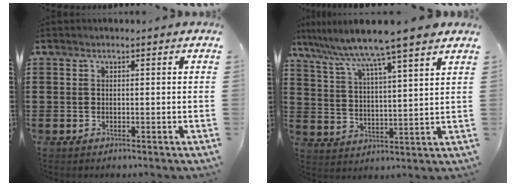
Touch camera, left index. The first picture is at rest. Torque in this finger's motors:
{"motor_torque": [2.14, 0.00, 1.05, 0.21]}